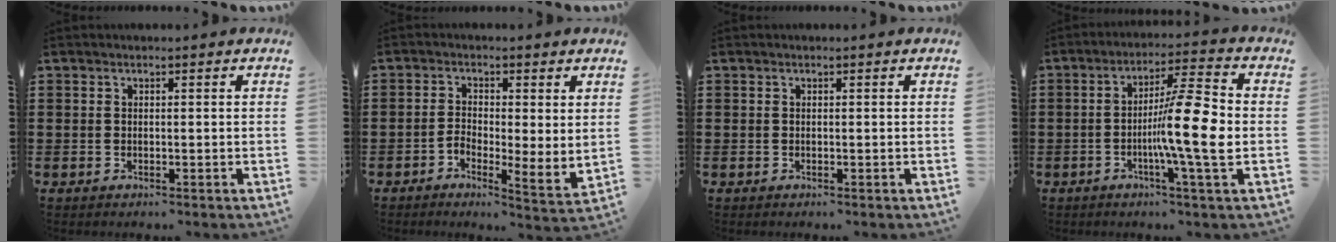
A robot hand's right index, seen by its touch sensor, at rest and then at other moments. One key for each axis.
{"total": 2.6, "fx": 0.5, "fy": 1.4, "fz": 2.1, "tx": -0.048, "ty": -0.004, "tz": 0.008}
{"total": 0.0}
{"total": 10.7, "fx": -1.6, "fy": 0.7, "fz": 10.6, "tx": -0.179, "ty": -0.008, "tz": -0.033}